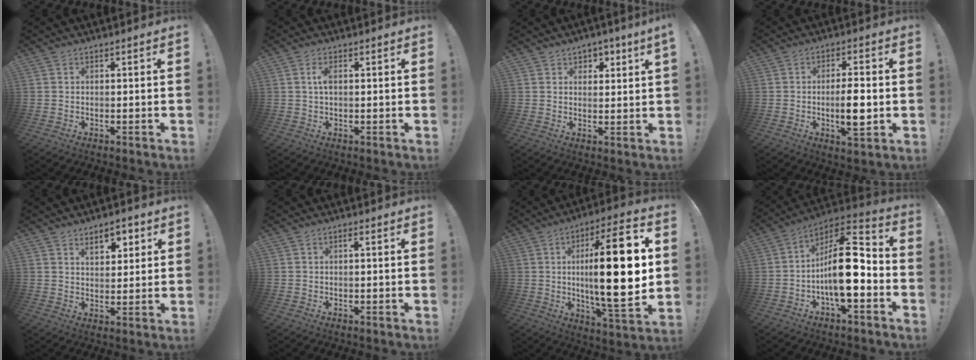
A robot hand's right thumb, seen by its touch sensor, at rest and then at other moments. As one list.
[{"total": 2.8, "force": [0.4, 1.2, 2.4], "torque": [-0.034, -0.001, 0.002]}, {"total": 2.3, "force": [1.7, 1.1, 1.2], "torque": [-0.017, -0.004, 0.028]}, {"total": 8.3, "force": [-1.5, 2.2, 7.9], "torque": [-0.130, -0.001, -0.029]}, {"total": 7.1, "force": [4.0, 3.7, 4.6], "torque": [-0.055, -0.014, 0.067]}, {"total": 0.8, "force": [-0.2, 0.0, 0.8], "torque": [-0.017, 0.003, -0.004]}, {"total": 25.9, "force": [1.9, 6.8, 25.0], "torque": [-0.402, -0.015, 0.020]}, {"total": 18.8, "force": [-3.2, 7.3, 17.0], "torque": [-0.292, 0.023, -0.049]}]